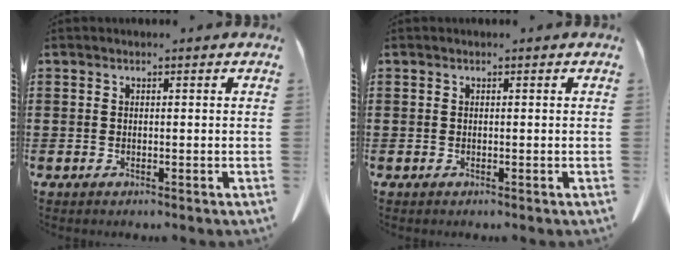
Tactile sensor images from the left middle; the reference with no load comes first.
{"total": 0.0}